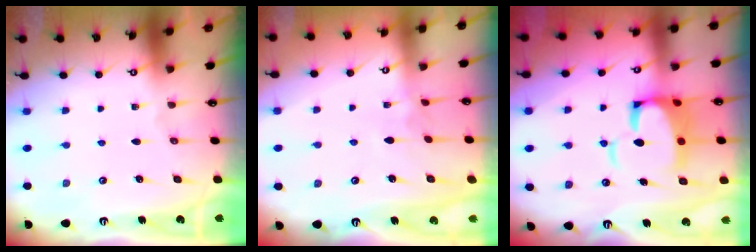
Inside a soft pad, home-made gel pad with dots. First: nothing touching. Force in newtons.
{"total": 5.8, "press": 5.8, "slide": 0.1}
{"total": 8.8, "press": 8.7, "slide": 1.4}